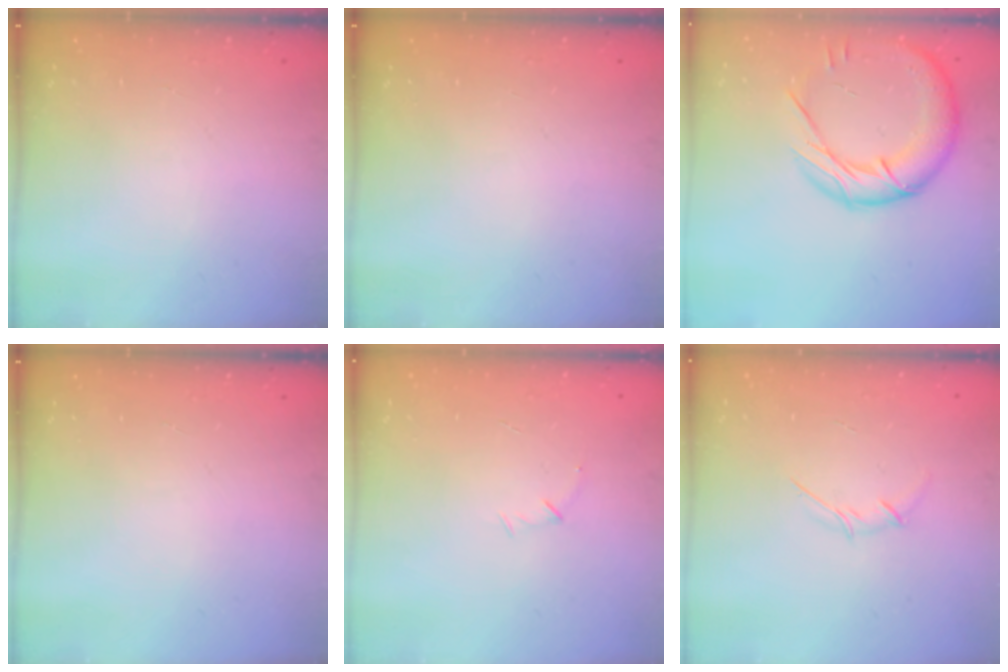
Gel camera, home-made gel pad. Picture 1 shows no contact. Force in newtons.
{"total": 0.0}
{"total": 17.1, "press": 17.0, "slide": 2.0}
{"total": 0.0}
{"total": 3.9, "press": 3.8, "slide": 1.1}
{"total": 3.3, "press": 3.1, "slide": 0.9}